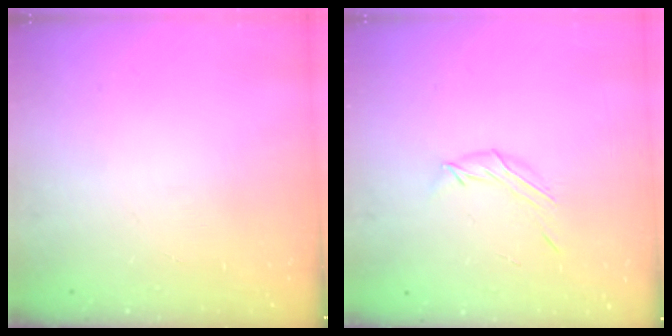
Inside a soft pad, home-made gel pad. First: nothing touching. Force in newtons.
{"total": 5.4, "press": 5.3, "slide": 1.1}